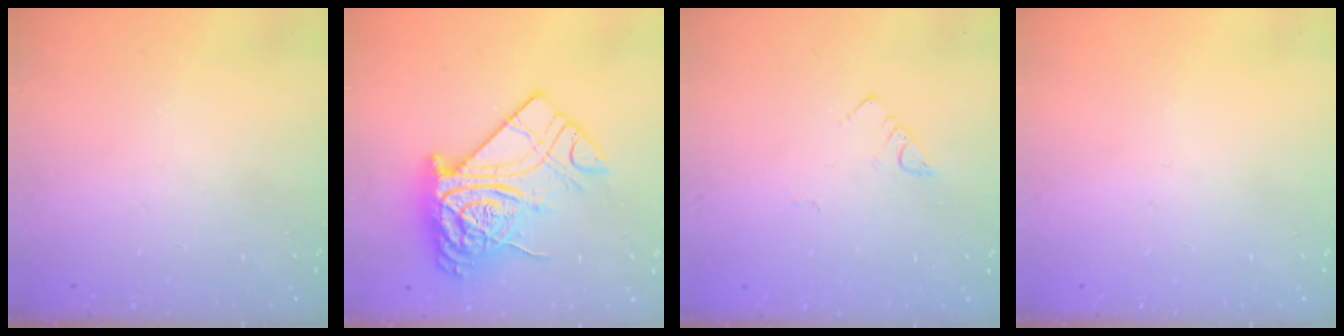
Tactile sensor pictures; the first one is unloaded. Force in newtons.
{"total": 22.9, "press": 22.8, "slide": 2.0}
{"total": 2.7, "press": 2.6, "slide": 0.5}
{"total": 0.0}